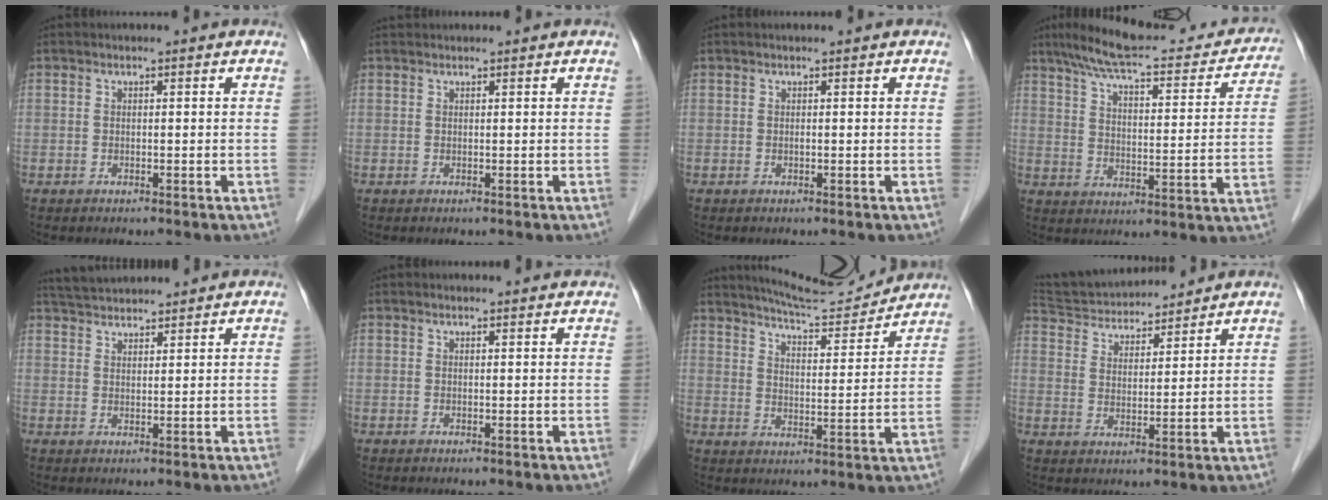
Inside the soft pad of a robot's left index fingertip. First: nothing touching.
{"total": 1.1, "force": [1.1, 0.1, 0.1], "torque": [-0.006, 0.021, 0.023]}
{"total": 0.0}
{"total": 22.6, "force": [19.2, 4.7, 11.0], "torque": [-0.158, 0.016, 0.251]}
{"total": 7.0, "force": [6.7, 0.9, 1.9], "torque": [-0.040, 0.039, 0.114]}
{"total": 3.2, "force": [3.1, 0.5, 0.7], "torque": [-0.013, 0.015, 0.032]}
{"total": 11.9, "force": [11.7, 0.3, 2.5], "torque": [-0.044, 0.001, 0.173]}
{"total": 13.8, "force": [13.0, 2.7, 3.9], "torque": [-0.075, 0.032, 0.224]}